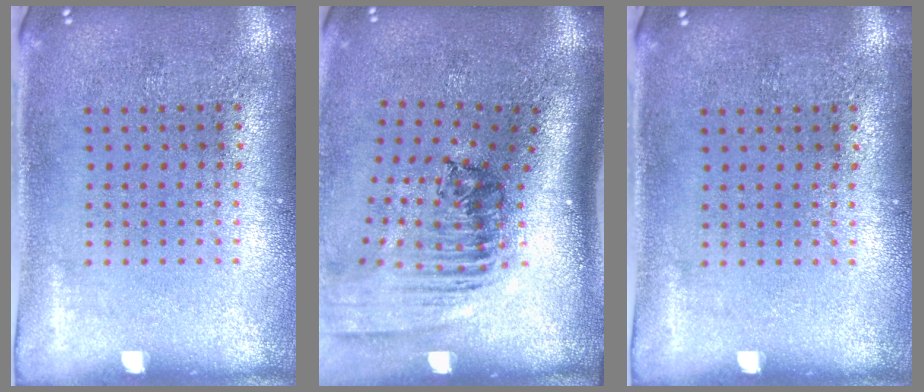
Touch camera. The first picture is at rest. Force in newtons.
{"total": 2.5, "press": 1.8, "slide": 1.7}
{"total": 0.0}